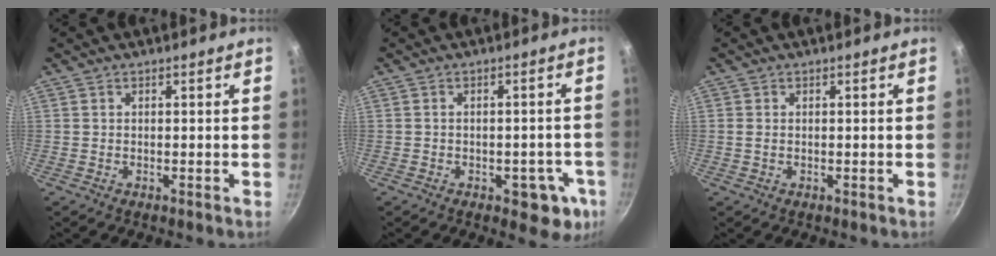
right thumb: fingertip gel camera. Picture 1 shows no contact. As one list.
[{"total": 7.9, "force": [-2.9, 4.5, 5.7], "torque": [-0.028, 0.019, -0.028]}, {"total": 0.9, "force": [0.0, 0.7, 0.6], "torque": [-0.014, 0.001, 0.000]}]